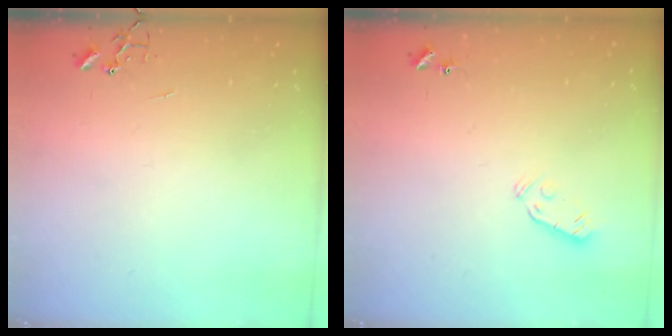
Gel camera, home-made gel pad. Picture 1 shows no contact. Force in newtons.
{"total": 3.8, "press": 3.7, "slide": 0.8}